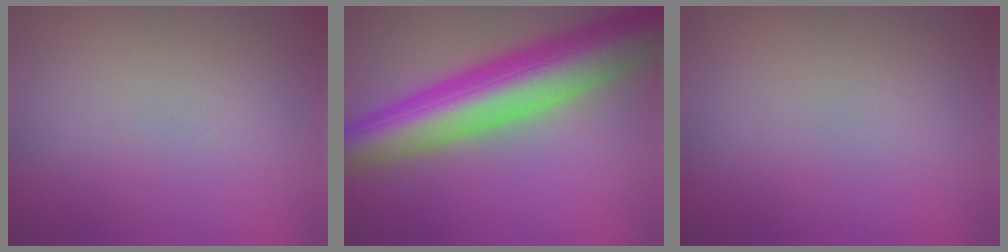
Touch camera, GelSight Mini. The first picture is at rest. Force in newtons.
{"total": 11.5, "press": 11.5, "slide": 0.3}
{"total": 0.0}